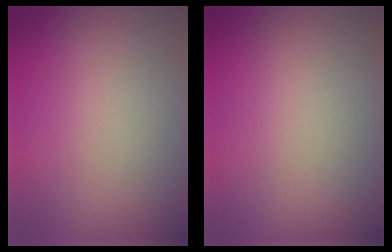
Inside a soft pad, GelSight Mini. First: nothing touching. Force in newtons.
{"total": 0.0}